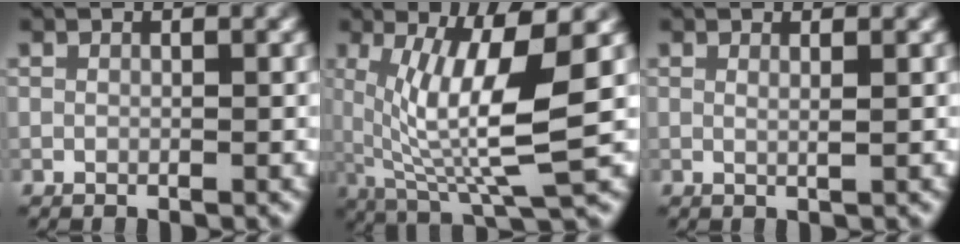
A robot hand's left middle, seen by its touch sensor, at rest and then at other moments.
{"total": 9.8, "force": [1.0, 2.3, 9.5], "torque": [-0.172, -0.011, 0.024]}
{"total": 1.0, "force": [0.5, 0.3, 0.8], "torque": [-0.008, 0.000, 0.002]}